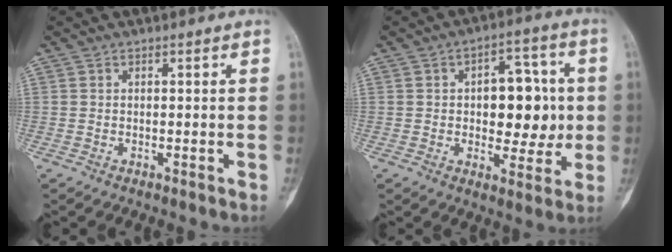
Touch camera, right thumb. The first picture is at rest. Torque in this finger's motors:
{"motor_torque": [1.53, 1.45, 0.51, -0.50, 0.09]}